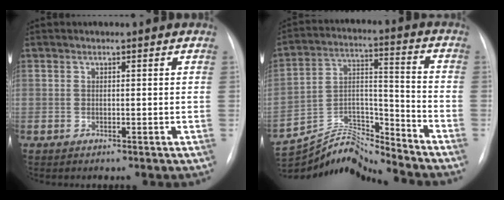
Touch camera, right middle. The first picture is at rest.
{"total": 13.4, "force": [-13.3, -1.5, 0.5], "torque": [-0.016, 0.044, -0.246]}